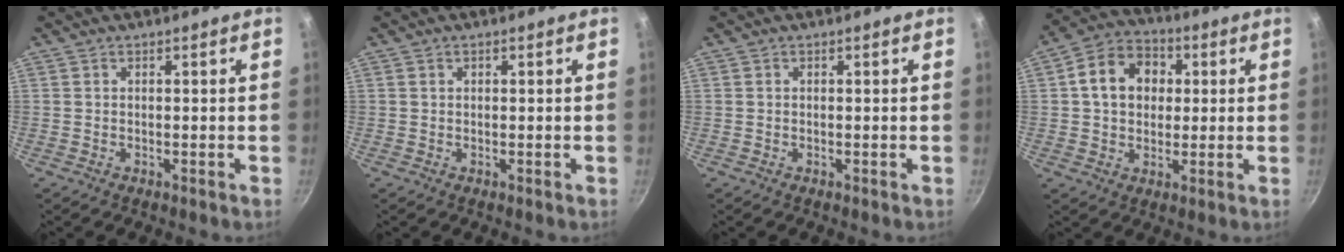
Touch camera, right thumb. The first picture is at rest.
{"total": 0.6, "force": [0.2, 0.5, 0.3], "torque": [-0.003, 0.004, 0.004]}
{"total": 0.0}
{"total": 11.6, "force": [2.0, 9.2, 6.7], "torque": [-0.086, 0.021, 0.020]}